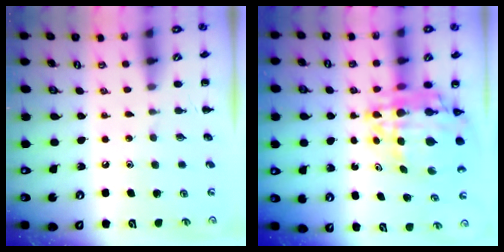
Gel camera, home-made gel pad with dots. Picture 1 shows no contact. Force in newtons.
{"total": 14.2, "press": 13.6, "slide": 4.3}